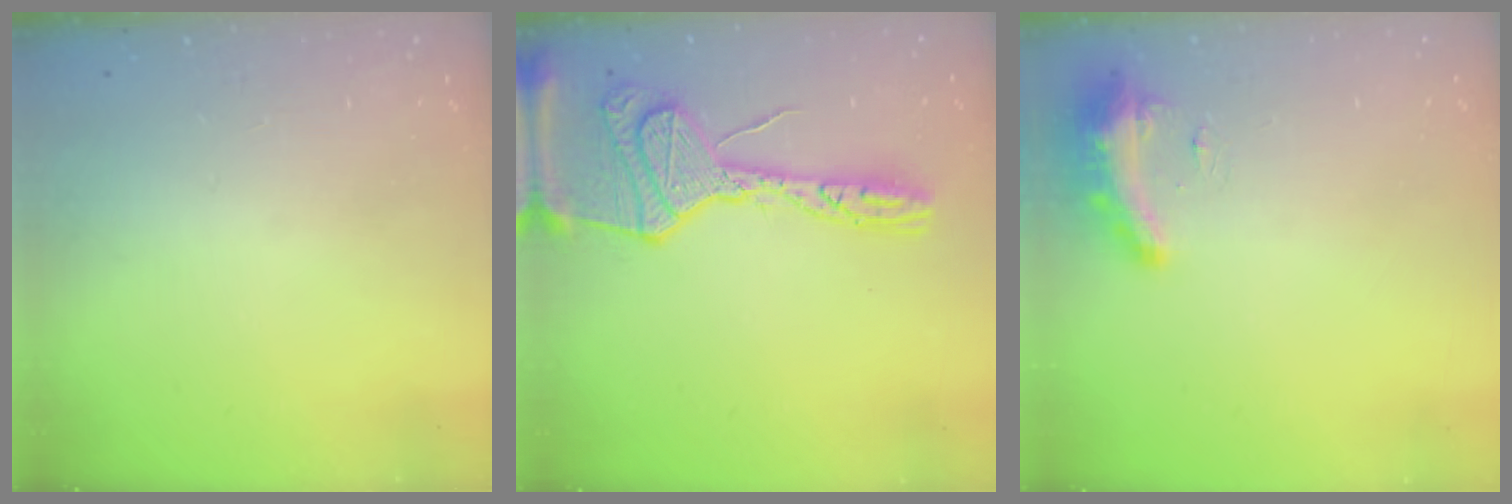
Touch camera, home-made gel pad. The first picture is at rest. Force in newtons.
{"total": 19.1, "press": 19.0, "slide": 1.7}
{"total": 8.8, "press": 8.7, "slide": 0.8}